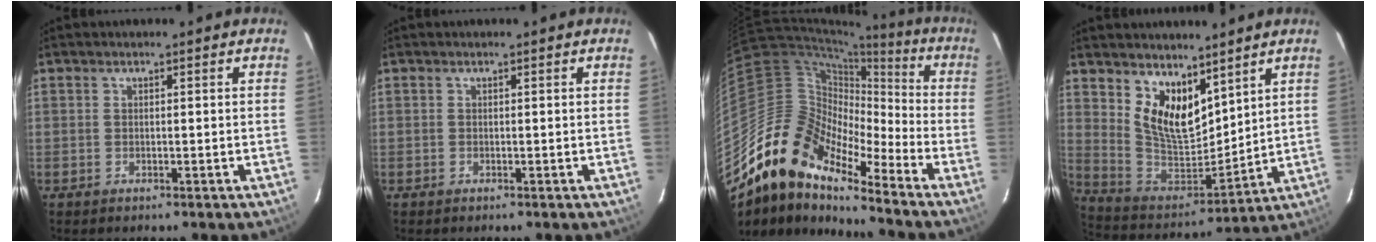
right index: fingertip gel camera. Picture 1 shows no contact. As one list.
[{"total": 0.0}, {"total": 17.1, "force": [-13.4, 6.4, 8.6], "torque": [-0.140, -0.002, -0.270]}, {"total": 12.9, "force": [8.0, 6.7, 7.6], "torque": [-0.143, -0.011, 0.164]}]